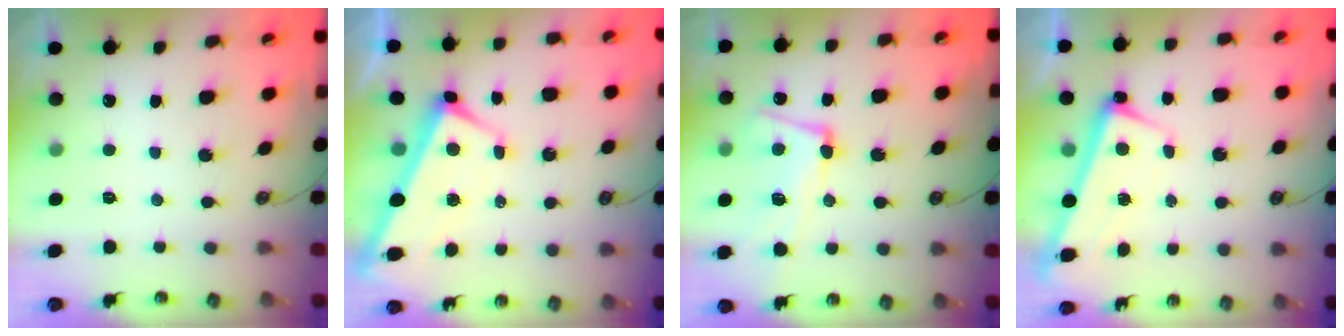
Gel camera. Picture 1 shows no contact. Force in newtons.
{"total": 2.7, "press": 2.5, "slide": 0.9}
{"total": 8.1, "press": 7.8, "slide": 2.0}
{"total": 2.5, "press": 2.4, "slide": 0.5}